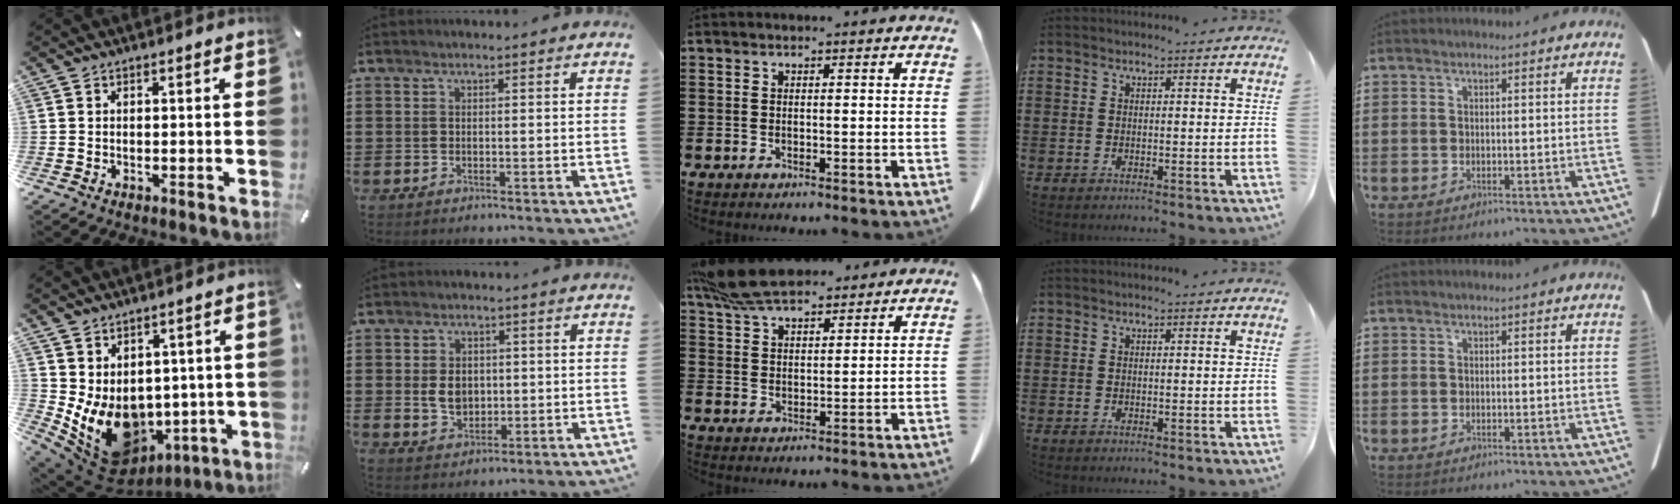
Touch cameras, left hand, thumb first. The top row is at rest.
{"thumb": {"total": 11.5, "force": [-0.8, 9.7, 6.2], "torque": [-0.113, -0.022, -0.002]}, "index": {"total": 4.5, "force": [0.1, 3.4, 3.0], "torque": [-0.057, 0.007, -0.003]}, "middle": {"total": 8.6, "force": [7.3, 2.6, 3.8], "torque": [-0.097, -0.011, 0.139]}}